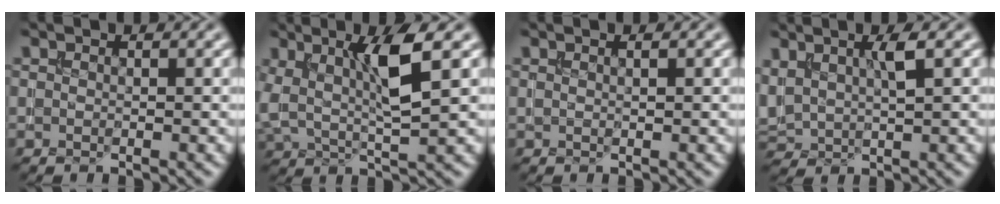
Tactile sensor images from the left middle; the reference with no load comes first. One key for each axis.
{"total": 5.1, "fx": 1.5, "fy": 1.1, "fz": 4.7, "tx": -0.095, "ty": 0.001, "tz": 0.031}
{"total": 0.6, "fx": 0.3, "fy": 0.1, "fz": 0.5, "tx": -0.010, "ty": 0.000, "tz": 0.003}
{"total": 3.1, "fx": 1.4, "fy": 1.2, "fz": 2.5, "tx": -0.062, "ty": 0.003, "tz": 0.031}